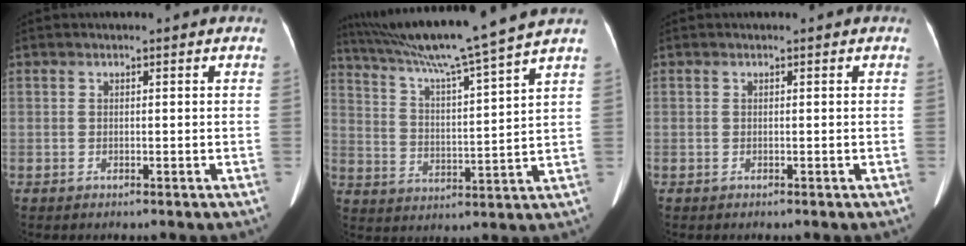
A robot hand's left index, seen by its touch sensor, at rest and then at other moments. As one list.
[{"total": 17.2, "force": [14.4, -2.5, 9.0], "torque": [-0.156, -0.012, 0.224]}, {"total": 0.0}]